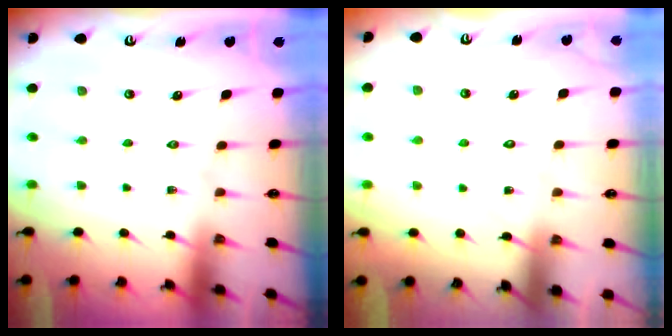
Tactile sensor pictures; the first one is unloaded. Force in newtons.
{"total": 4.3, "press": 4.3, "slide": 0.4}